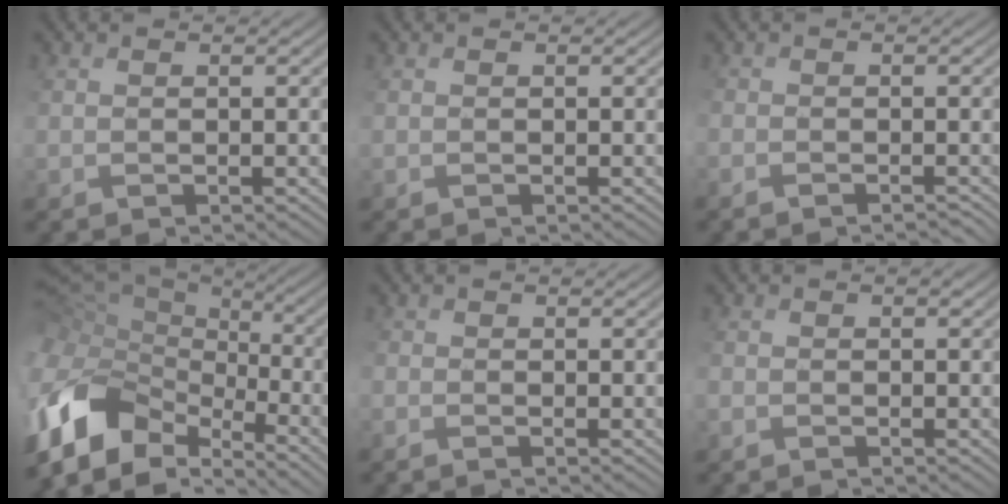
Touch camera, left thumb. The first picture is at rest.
{"total": 0.0}
{"total": 2.2, "force": [-1.9, 0.5, 0.9], "torque": [-0.011, -0.006, -0.031]}
{"total": 15.5, "force": [-7.2, 9.9, 9.4], "torque": [-0.262, -0.021, -0.123]}
{"total": 1.0, "force": [-0.7, 0.4, 0.6], "torque": [-0.018, -0.005, -0.017]}
{"total": 0.9, "force": [-0.4, 0.6, 0.5], "torque": [-0.013, -0.001, -0.009]}